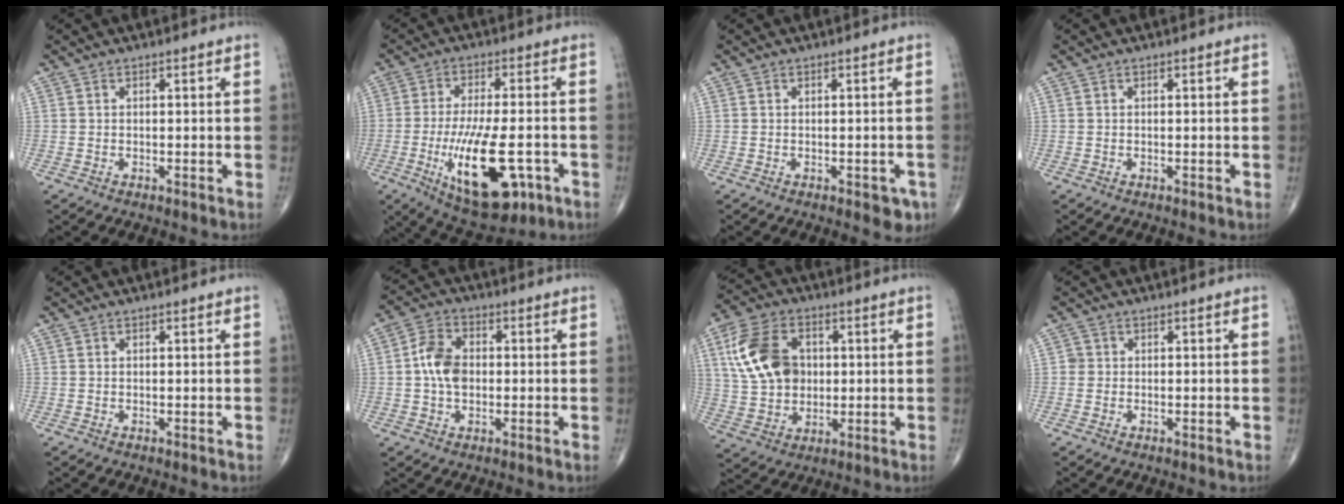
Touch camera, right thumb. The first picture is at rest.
{"total": 16.5, "force": [-4.6, 5.8, 14.7], "torque": [-0.269, -0.011, -0.062]}
{"total": 3.2, "force": [-1.3, 1.7, 2.4], "torque": [-0.005, 0.003, -0.012]}
{"total": 0.0}
{"total": 0.0}
{"total": 7.4, "force": [0.0, 5.1, 5.3], "torque": [-0.092, 0.014, -0.008]}
{"total": 14.1, "force": [2.9, 10.2, 9.2], "torque": [-0.157, 0.003, 0.052]}
{"total": 1.2, "force": [0.0, 1.2, 0.2], "torque": [0.004, 0.003, -0.002]}